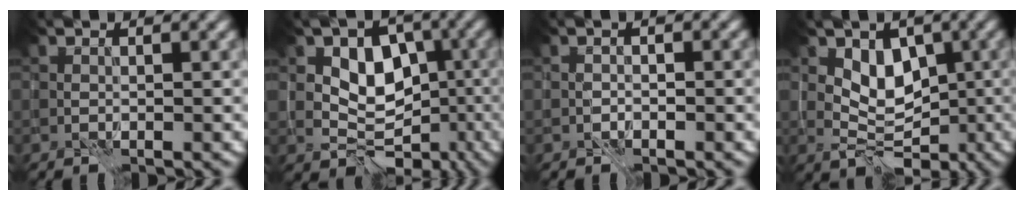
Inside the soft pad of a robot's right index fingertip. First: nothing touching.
{"total": 7.1, "force": [0.0, 5.7, 4.3], "torque": [-0.046, 0.010, -0.002]}
{"total": 0.7, "force": [-0.6, 0.3, 0.2], "torque": [-0.005, 0.003, -0.013]}
{"total": 4.3, "force": [0.8, 3.3, 2.6], "torque": [-0.026, -0.005, 0.016]}